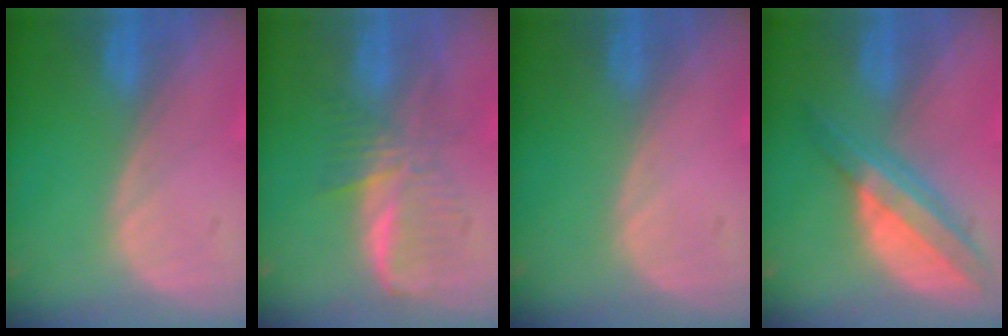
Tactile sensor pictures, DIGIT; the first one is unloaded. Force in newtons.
{"total": 5.9, "press": 5.9, "slide": 0.8}
{"total": 0.0}
{"total": 7.9, "press": 6.7, "slide": 4.2}